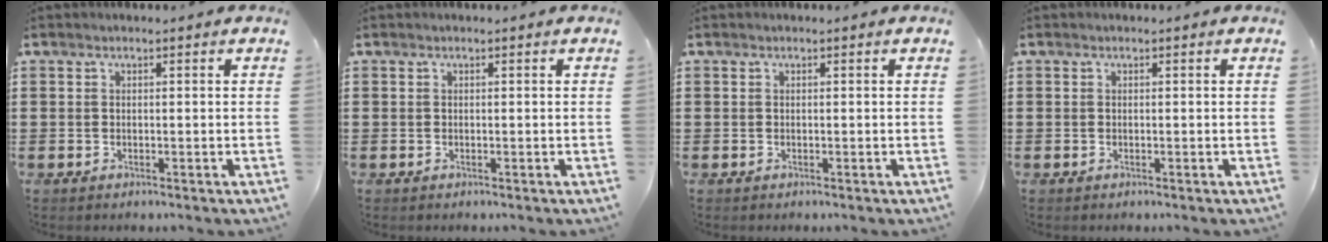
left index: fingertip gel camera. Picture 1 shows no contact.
{"total": 0.0}
{"total": 0.0}
{"total": 0.0}